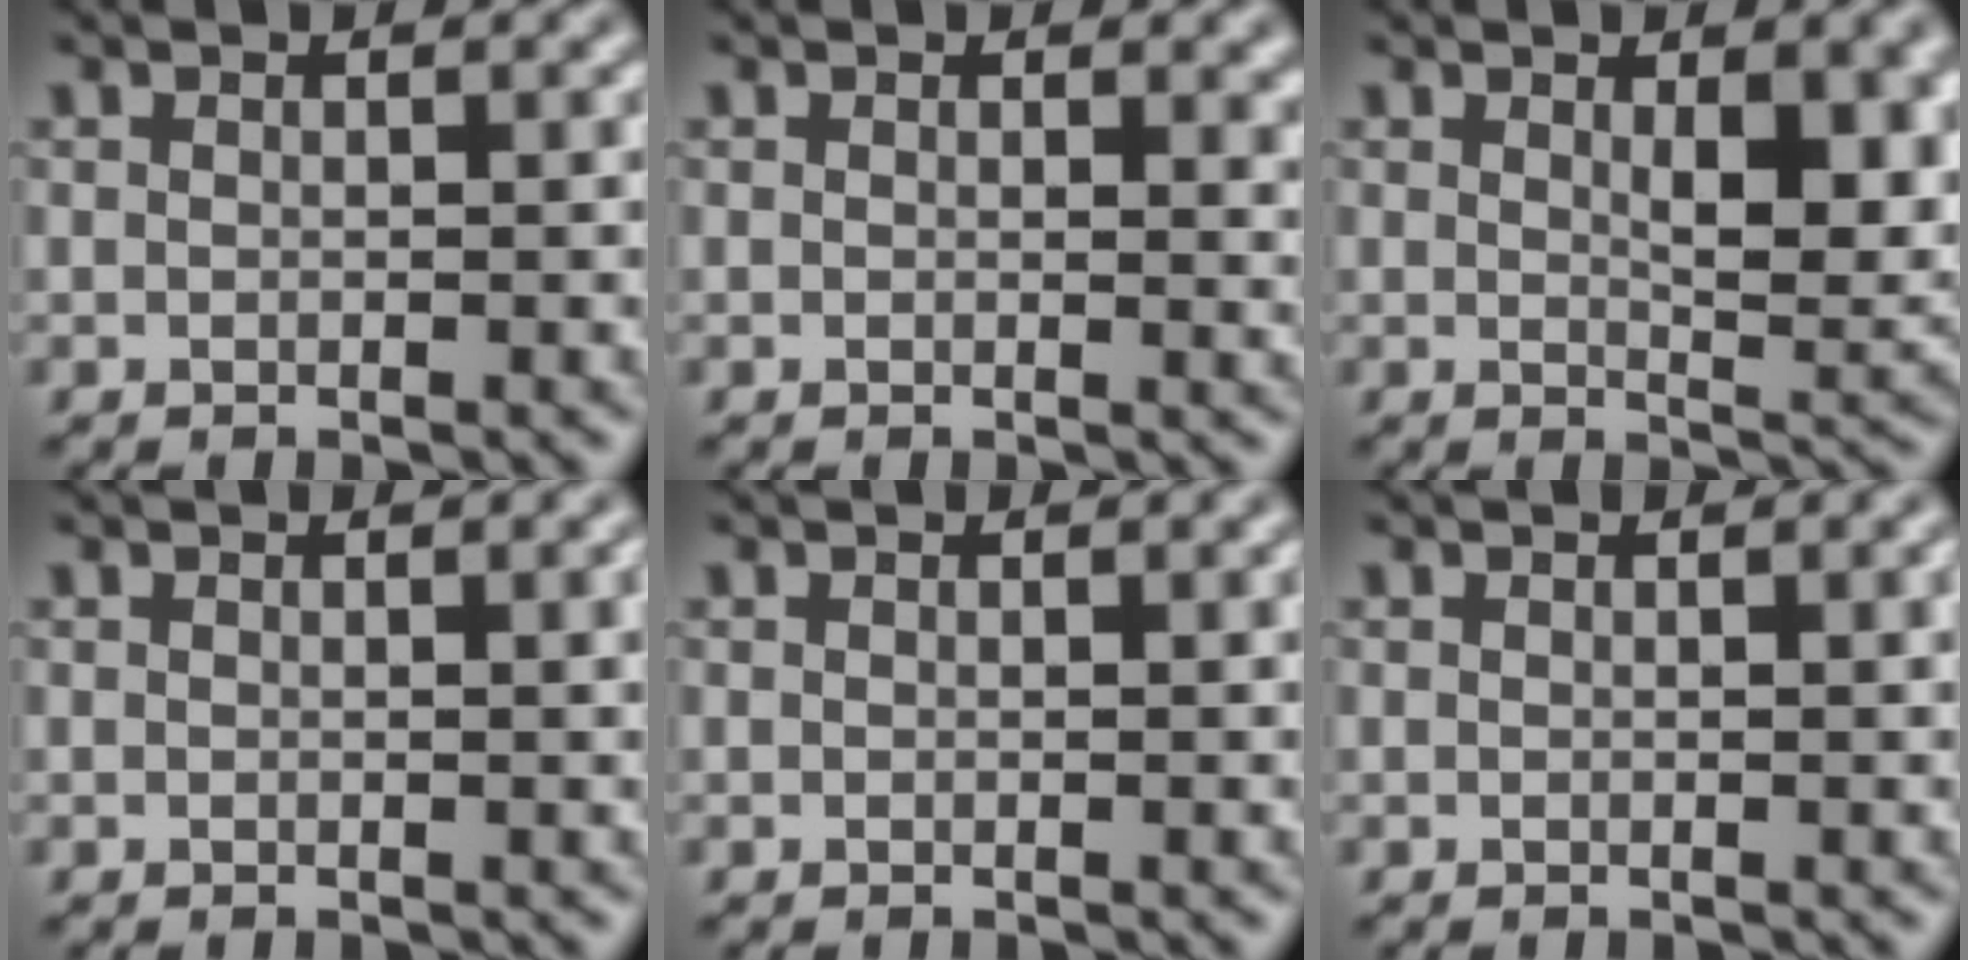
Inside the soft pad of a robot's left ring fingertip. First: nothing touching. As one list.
[{"total": 1.4, "force": [0.6, 0.7, 1.1], "torque": [-0.009, -0.003, 0.009]}, {"total": 5.7, "force": [1.5, 2.2, 5.1], "torque": [-0.067, -0.006, 0.031]}, {"total": 1.7, "force": [0.4, 0.5, 1.6], "torque": [-0.016, 0.004, 0.004]}, {"total": 0.7, "force": [0.3, 0.1, 0.6], "torque": [-0.007, 0.002, 0.004]}, {"total": 1.3, "force": [0.4, 0.3, 1.2], "torque": [-0.014, 0.003, 0.004]}]